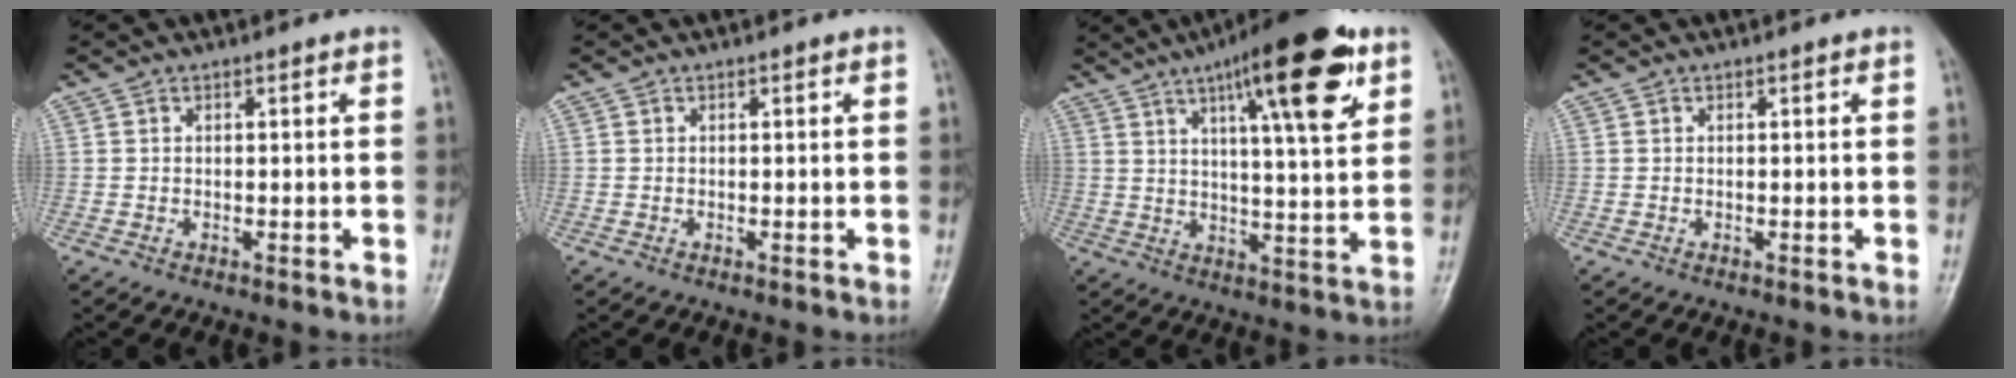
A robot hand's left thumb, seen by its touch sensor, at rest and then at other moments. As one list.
[{"total": 0.0}, {"total": 17.9, "force": [8.9, 4.4, 14.9], "torque": [-0.202, -0.025, 0.129]}, {"total": 0.0}]